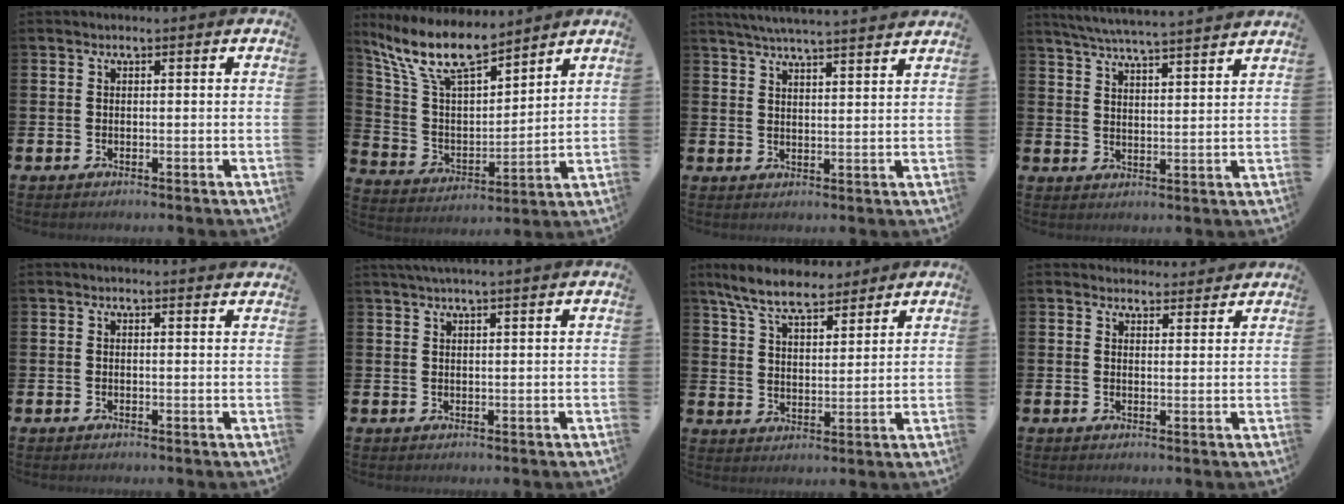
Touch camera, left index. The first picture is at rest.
{"total": 11.0, "force": [9.2, 2.8, 5.4], "torque": [-0.148, -0.045, 0.164]}
{"total": 5.2, "force": [5.1, -0.6, 1.0], "torque": [-0.037, -0.025, 0.091]}
{"total": 5.7, "force": [5.6, -0.5, 1.2], "torque": [-0.042, -0.037, 0.098]}
{"total": 0.8, "force": [0.8, 0.0, 0.1], "torque": [0.009, -0.005, 0.013]}
{"total": 2.0, "force": [1.9, -0.4, 0.7], "torque": [-0.017, -0.002, 0.036]}
{"total": 8.3, "force": [7.4, 2.2, 3.1], "torque": [-0.091, -0.021, 0.137]}
{"total": 3.0, "force": [2.9, 0.8, -0.2], "torque": [0.006, -0.017, 0.052]}